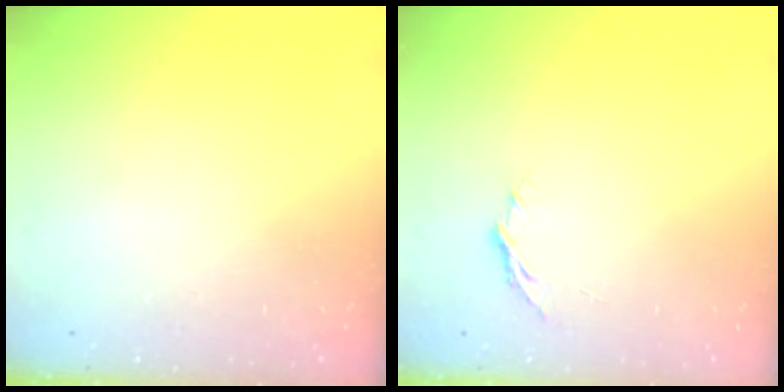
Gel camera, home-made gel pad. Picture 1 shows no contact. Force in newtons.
{"total": 3.7, "press": 3.6, "slide": 0.4}